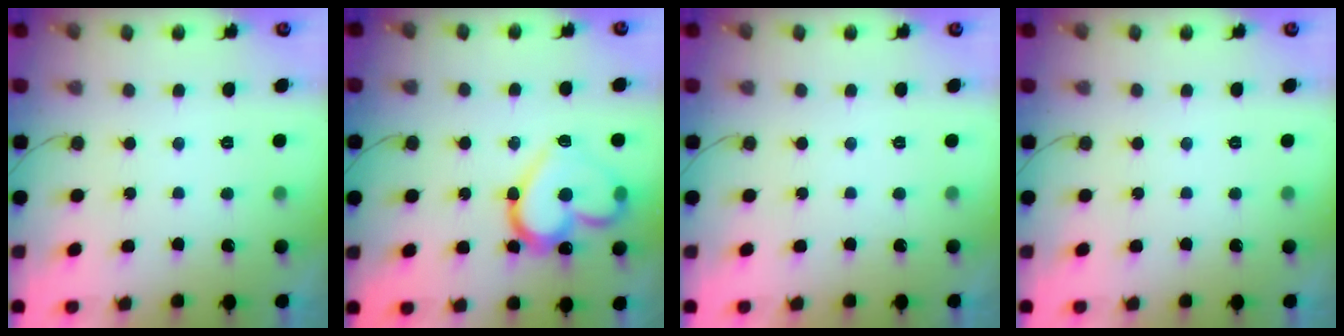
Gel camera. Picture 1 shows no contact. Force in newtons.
{"total": 17.6, "press": 17.6, "slide": 1.6}
{"total": 1.9, "press": 1.9, "slide": 0.1}
{"total": 0.0}